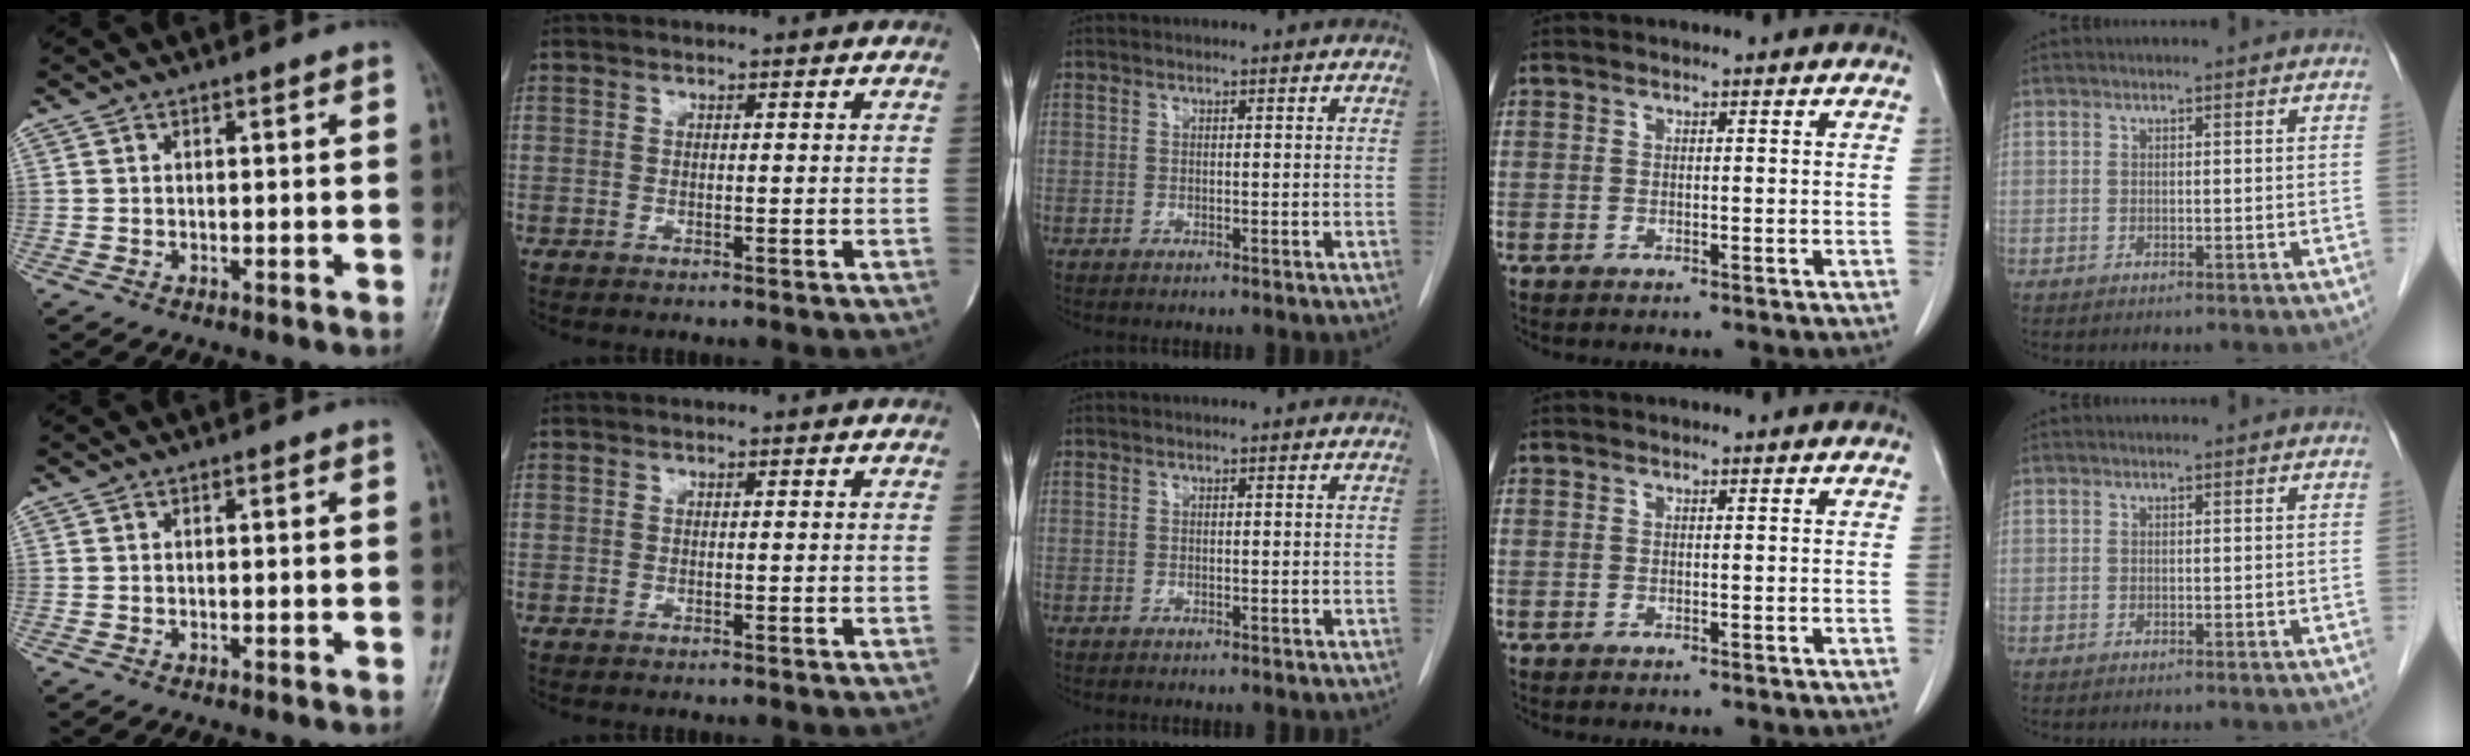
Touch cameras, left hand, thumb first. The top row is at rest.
{}